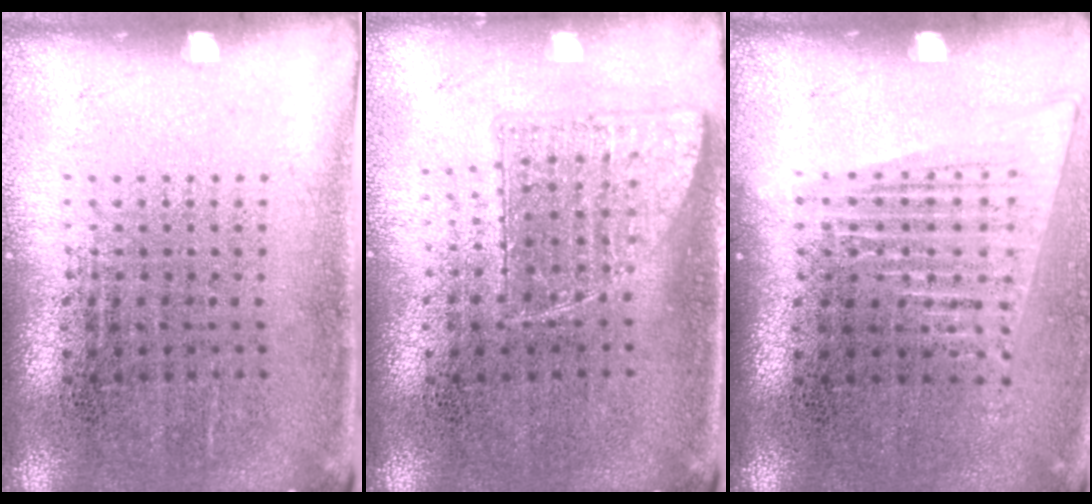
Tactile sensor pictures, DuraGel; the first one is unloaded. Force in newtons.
{"total": 0.8, "press": 0.8, "slide": 0.2}
{"total": 1.4, "press": 1.3, "slide": 0.6}